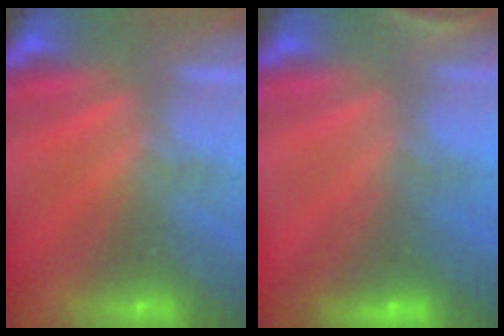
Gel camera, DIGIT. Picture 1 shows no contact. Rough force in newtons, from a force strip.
{"total": 5.8}